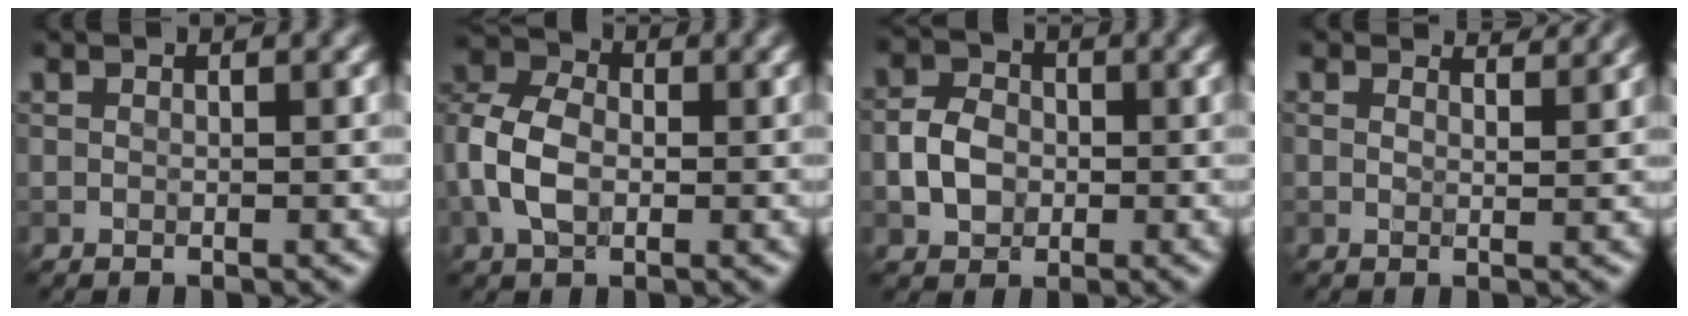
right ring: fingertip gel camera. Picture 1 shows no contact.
{"total": 5.1, "force": [-0.7, 3.6, 3.6], "torque": [-0.079, 0.009, -0.024]}
{"total": 3.3, "force": [-0.6, 2.6, 1.9], "torque": [-0.036, 0.005, -0.017]}
{"total": 2.3, "force": [2.0, 0.5, 0.9], "torque": [-0.013, -0.005, 0.019]}